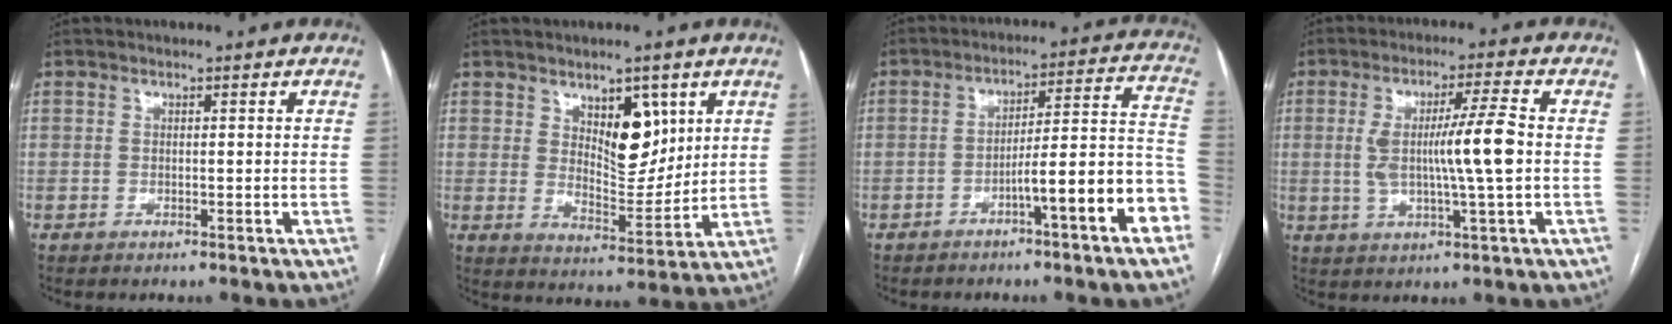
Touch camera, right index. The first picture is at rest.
{"total": 8.6, "force": [3.9, 4.0, 6.5], "torque": [-0.100, -0.003, 0.072]}
{"total": 12.2, "force": [-5.7, 0.2, 10.8], "torque": [-0.135, 0.030, -0.082]}
{"total": 9.4, "force": [0.1, -0.2, 9.4], "torque": [-0.171, 0.002, 0.002]}